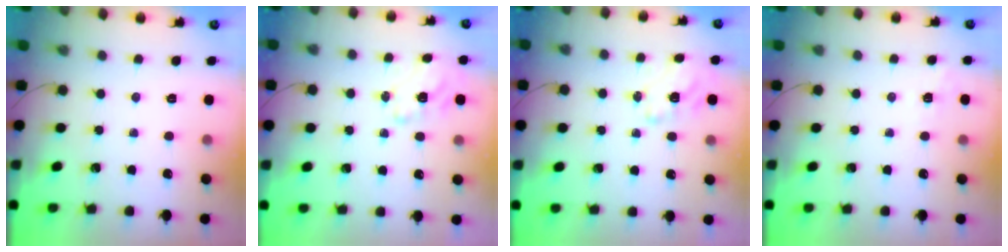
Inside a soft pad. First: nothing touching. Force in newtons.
{"total": 1.4, "press": 1.2, "slide": 0.8}
{"total": 1.4, "press": 1.2, "slide": 0.8}
{"total": 1.2, "press": 0.0, "slide": 1.2}